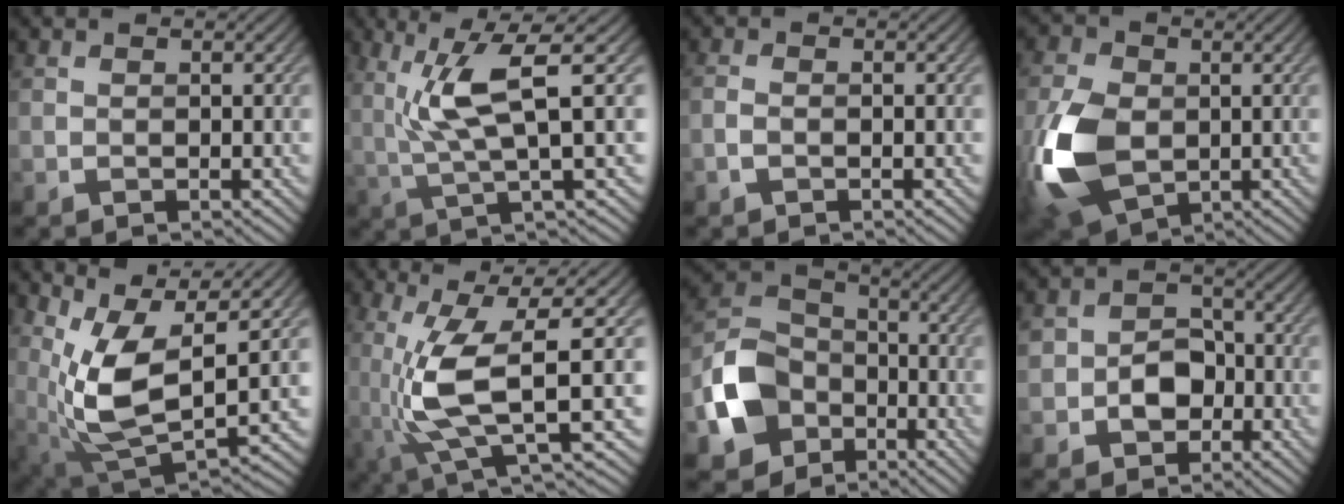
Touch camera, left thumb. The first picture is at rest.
{"total": 7.3, "force": [2.0, 1.0, 7.0], "torque": [-0.146, 0.012, 0.039]}
{"total": 1.2, "force": [-0.7, 0.6, 0.8], "torque": [-0.019, 0.001, -0.021]}
{"total": 12.7, "force": [-2.1, 8.4, 9.4], "torque": [-0.245, -0.010, -0.051]}
{"total": 12.1, "force": [3.2, 4.9, 10.6], "torque": [-0.230, -0.008, 0.063]}
{"total": 9.0, "force": [-0.4, 1.7, 8.8], "torque": [-0.179, 0.004, -0.005]}
{"total": 10.7, "force": [-4.3, 8.2, 5.3], "torque": [-0.134, -0.010, -0.105]}
{"total": 5.6, "force": [-1.5, 4.5, 2.9], "torque": [-0.041, 0.008, -0.042]}